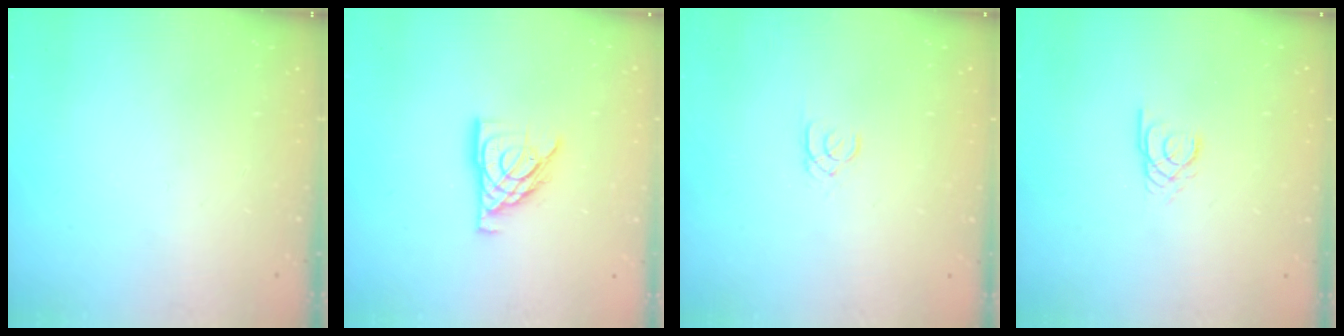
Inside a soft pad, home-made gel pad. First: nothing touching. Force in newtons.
{"total": 11.0, "press": 10.9, "slide": 1.3}
{"total": 1.8, "press": 1.7, "slide": 0.2}
{"total": 2.4, "press": 2.4, "slide": 0.3}